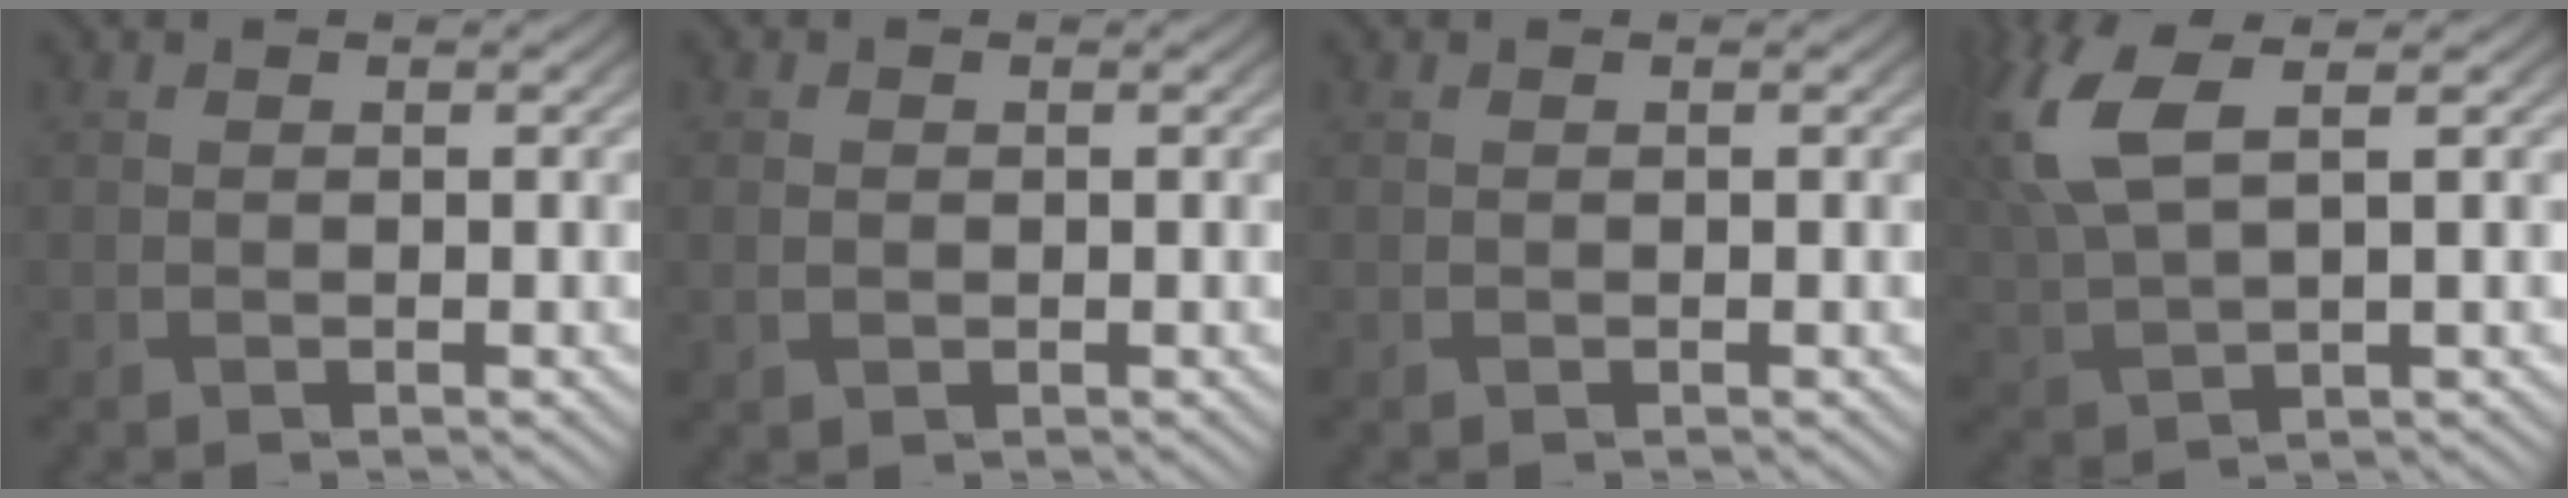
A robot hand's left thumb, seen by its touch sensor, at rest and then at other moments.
{"total": 1.1, "force": [-0.1, 0.9, 0.6], "torque": [-0.018, -0.005, 0.000]}
{"total": 0.0}
{"total": 9.0, "force": [3.2, 3.5, 7.6], "torque": [-0.205, 0.013, 0.065]}